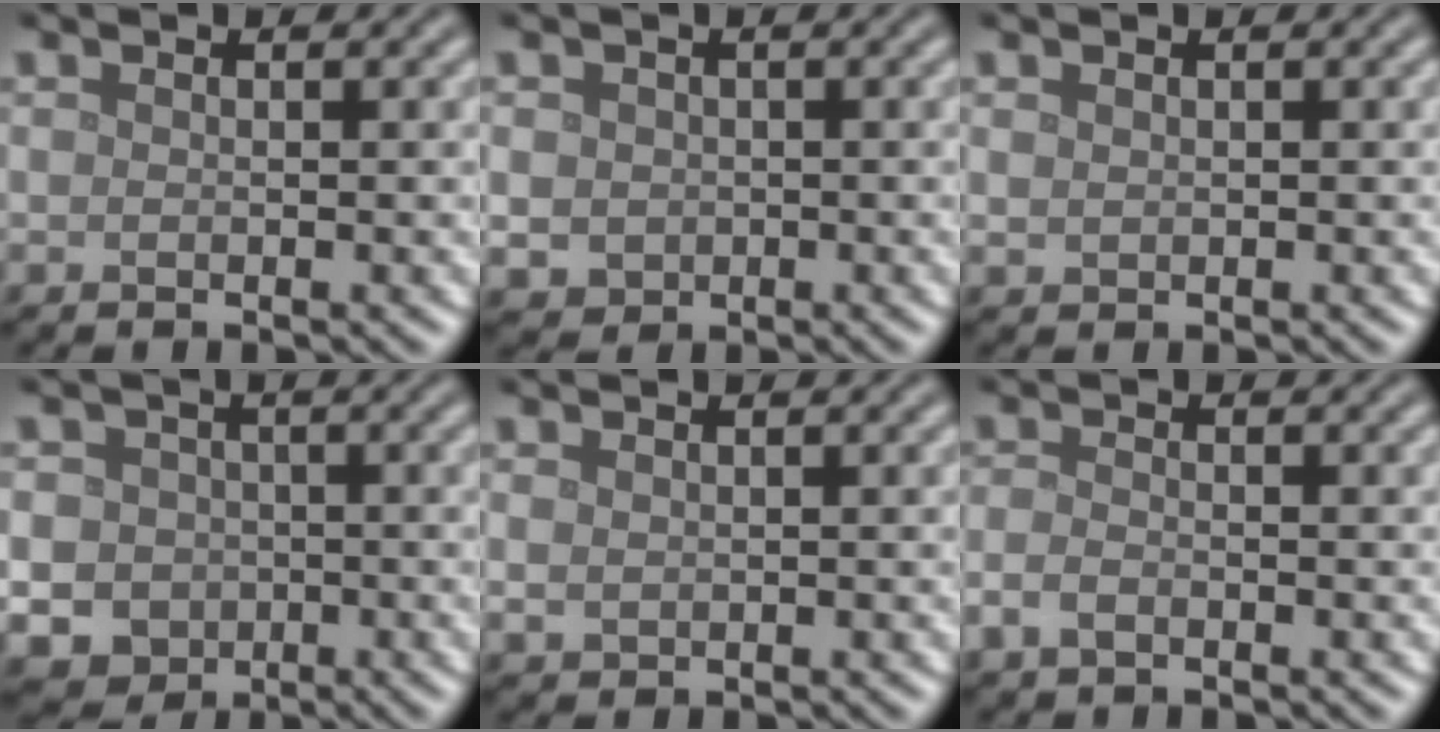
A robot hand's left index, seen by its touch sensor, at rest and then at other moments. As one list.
[{"total": 2.2, "force": [0.0, 2.0, 0.7], "torque": [-0.014, -0.005, 0.001]}, {"total": 0.6, "force": [0.3, 0.5, 0.2], "torque": [-0.005, -0.002, 0.010]}, {"total": 9.5, "force": [-1.8, 8.9, 2.5], "torque": [-0.058, -0.007, -0.061]}, {"total": 1.0, "force": [0.3, 0.8, 0.5], "torque": [-0.011, -0.003, 0.010]}, {"total": 1.6, "force": [-0.9, 0.9, 1.1], "torque": [-0.024, -0.001, -0.021]}]